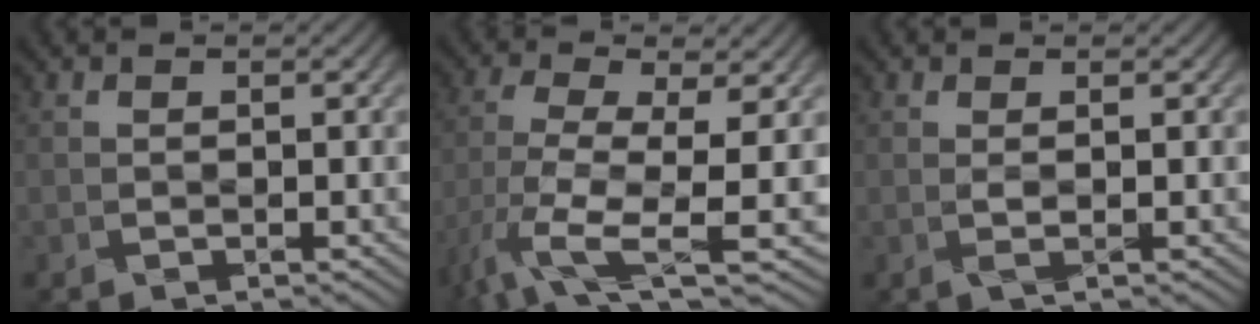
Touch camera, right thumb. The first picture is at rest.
{"total": 10.5, "force": [-3.7, 3.8, 9.1], "torque": [-0.194, -0.020, -0.066]}
{"total": 0.8, "force": [0.2, -0.1, 0.8], "torque": [-0.023, 0.000, 0.002]}